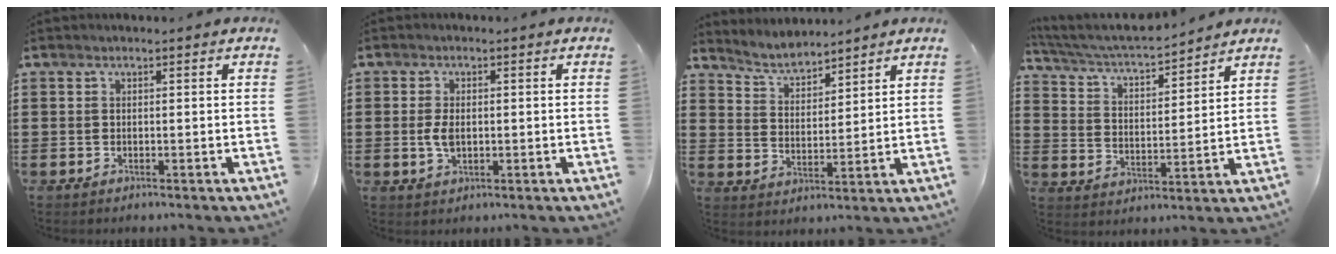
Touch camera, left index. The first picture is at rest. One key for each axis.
{"total": 3.3, "fx": -0.1, "fy": 1.8, "fz": 2.8, "tx": -0.070, "ty": -0.001, "tz": -0.007}
{"total": 4.1, "fx": 4.0, "fy": 0.7, "fz": 0.8, "tx": -0.033, "ty": -0.017, "tz": 0.070}
{"total": 4.5, "fx": 4.2, "fy": 0.3, "fz": 1.7, "tx": -0.053, "ty": -0.032, "tz": 0.065}